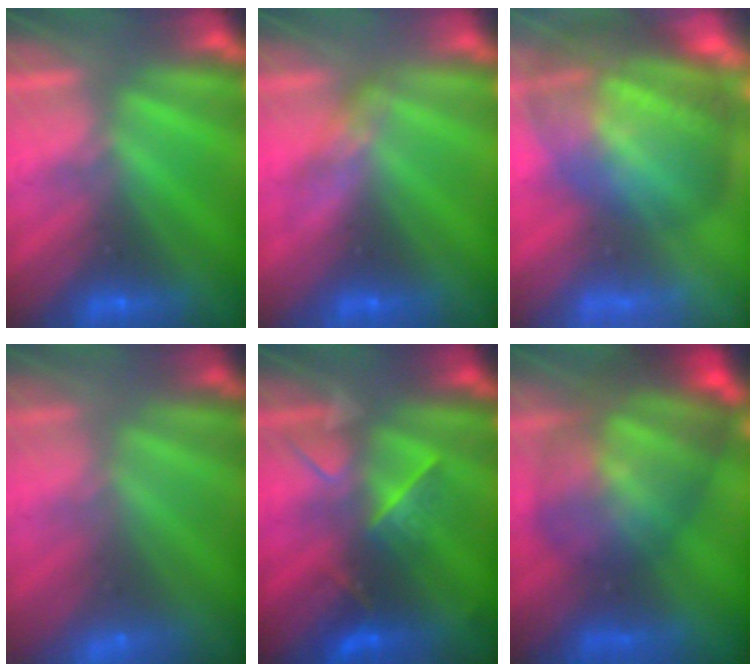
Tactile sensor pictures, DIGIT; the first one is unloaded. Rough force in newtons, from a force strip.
{"total": 2.8}
{"total": 7.6}
{"total": 2.9}
{"total": 2.6}
{"total": 7.6}